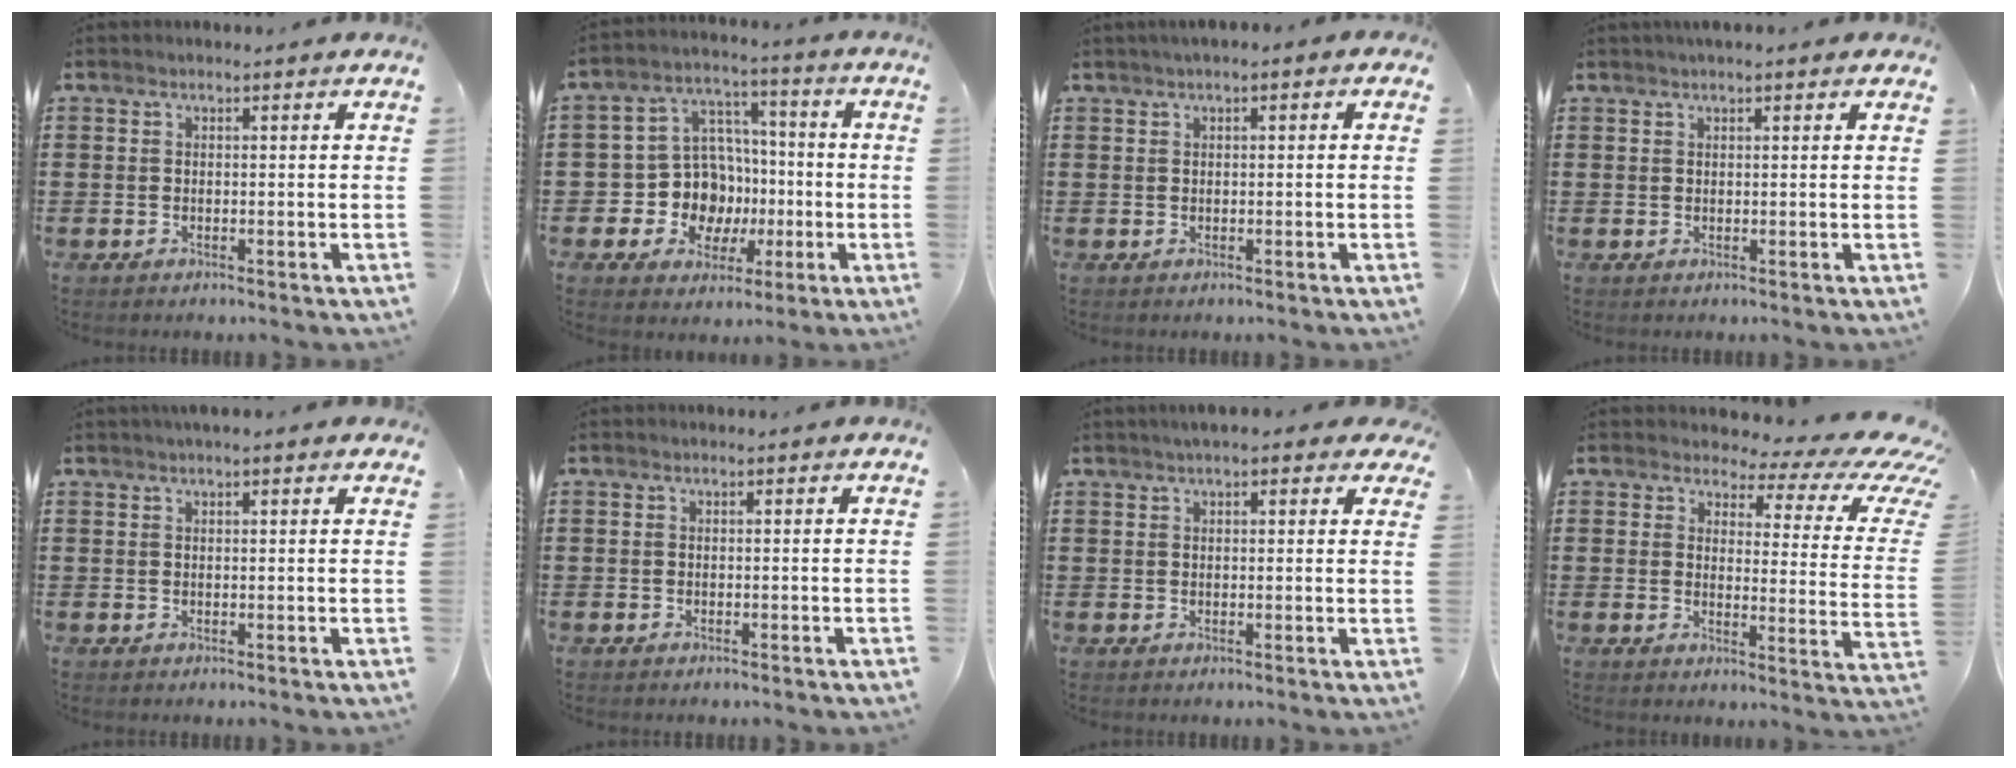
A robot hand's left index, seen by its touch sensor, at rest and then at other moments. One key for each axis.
{"total": 10.7, "fx": -1.9, "fy": 9.9, "fz": 3.5, "tx": -0.103, "ty": 0.010, "tz": -0.025}
{"total": 0.9, "fx": 0.0, "fy": 0.3, "fz": 0.8, "tx": -0.016, "ty": 0.003, "tz": 0.000}
{"total": 1.3, "fx": 1.0, "fy": 0.2, "fz": 0.8, "tx": -0.018, "ty": 0.003, "tz": 0.017}
{"total": 1.7, "fx": 1.3, "fy": 0.2, "fz": 1.0, "tx": -0.021, "ty": 0.004, "tz": 0.023}
{"total": 0.0}
{"total": 2.5, "fx": 1.9, "fy": 0.7, "fz": 1.6, "tx": -0.036, "ty": 0.006, "tz": 0.033}
{"total": 5.2, "fx": 3.5, "fy": 2.1, "fz": 3.2, "tx": -0.054, "ty": -0.026, "tz": 0.054}